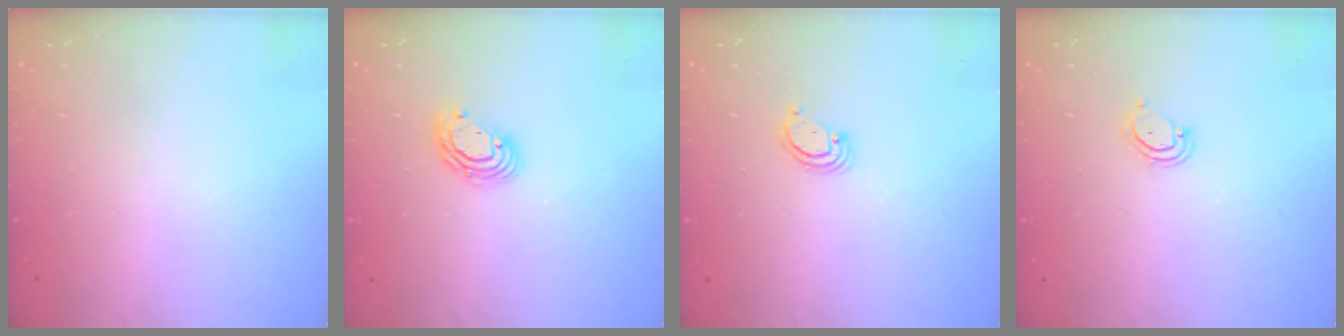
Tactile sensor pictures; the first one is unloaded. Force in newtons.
{"total": 7.0, "press": 7.0, "slide": 0.8}
{"total": 2.5, "press": 2.5, "slide": 0.2}
{"total": 3.7, "press": 3.7, "slide": 0.3}